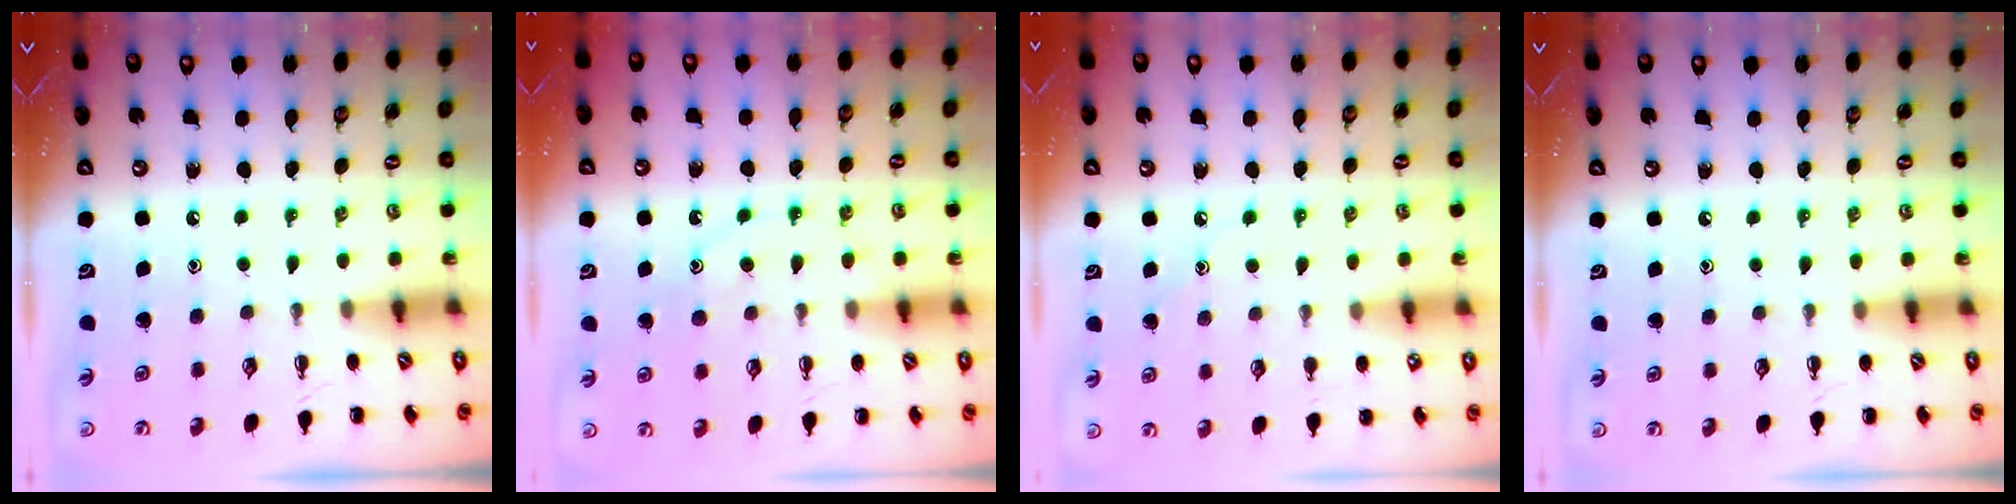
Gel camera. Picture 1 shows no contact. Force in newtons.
{"total": 11.1, "press": 11.1, "slide": 0.5}
{"total": 7.5, "press": 7.3, "slide": 2.0}
{"total": 6.3, "press": 6.0, "slide": 2.0}